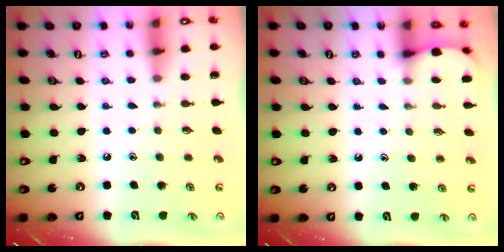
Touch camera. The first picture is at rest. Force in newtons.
{"total": 1.8, "press": 1.7, "slide": 0.2}